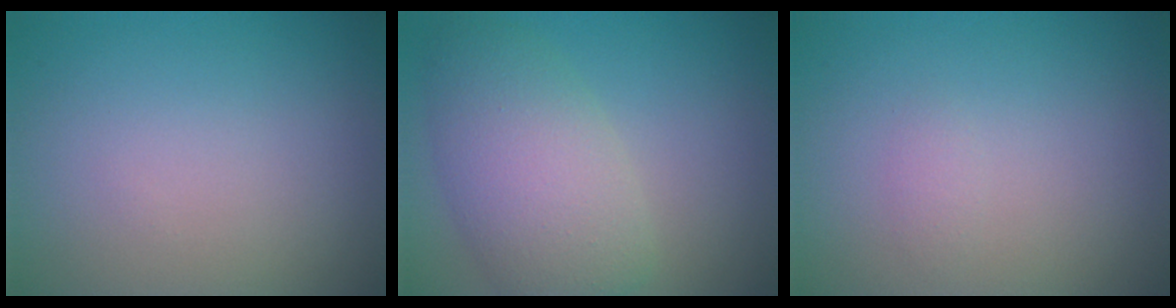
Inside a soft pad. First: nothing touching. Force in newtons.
{"total": 6.4, "press": 6.4, "slide": 0.3}
{"total": 0.7, "press": 0.7, "slide": 0.0}